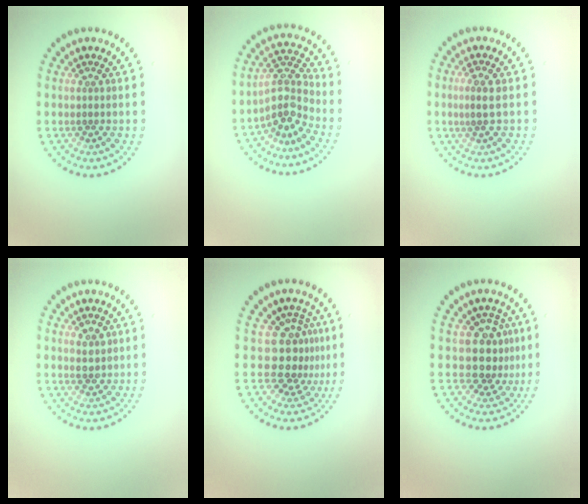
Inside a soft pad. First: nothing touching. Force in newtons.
{"total": 3.8, "press": 2.8, "slide": 2.6}
{"total": 1.9, "press": 1.8, "slide": 0.8}
{"total": 1.8, "press": 1.8, "slide": 0.1}
{"total": 3.6, "press": 2.6, "slide": 2.5}
{"total": 3.4, "press": 2.7, "slide": 2.2}